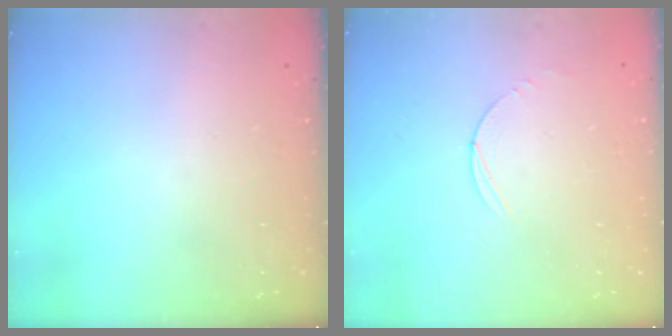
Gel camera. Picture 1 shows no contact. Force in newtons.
{"total": 3.0, "press": 3.0, "slide": 0.3}